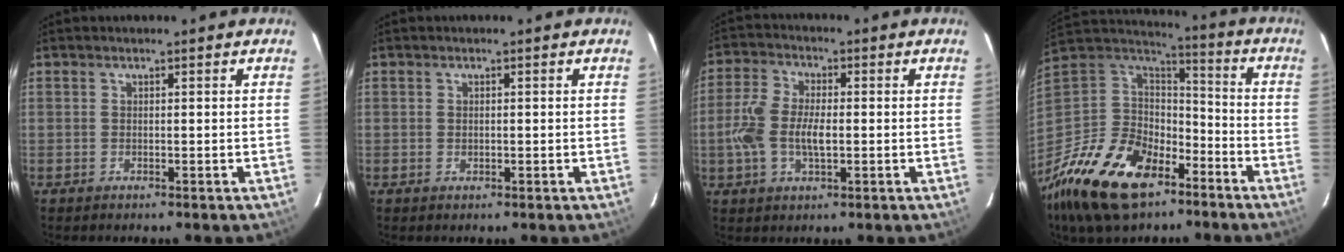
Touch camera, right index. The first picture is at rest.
{"total": 0.6, "force": [0.0, 0.4, 0.4], "torque": [-0.008, 0.002, 0.000]}
{"total": 8.8, "force": [-1.1, 4.4, 7.5], "torque": [-0.161, 0.005, -0.024]}
{"total": 22.4, "force": [-13.4, 13.1, 12.2], "torque": [-0.283, -0.003, -0.229]}